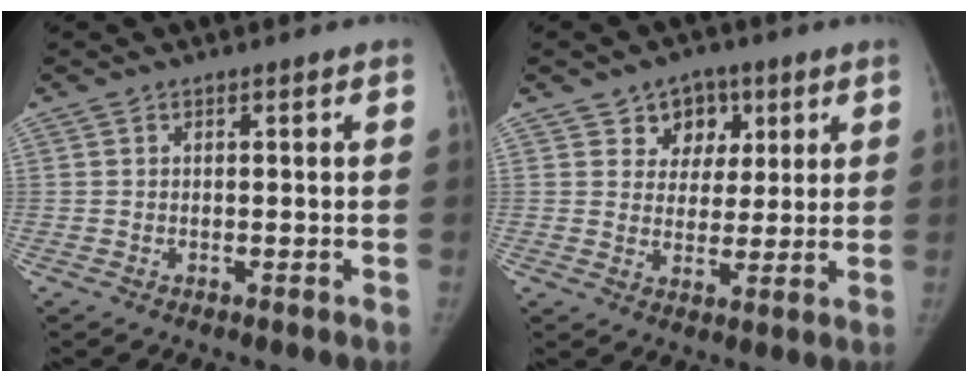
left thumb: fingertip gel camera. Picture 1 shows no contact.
{"total": 7.3, "force": [3.6, 6.1, 2.0], "torque": [0.011, -0.009, 0.053]}